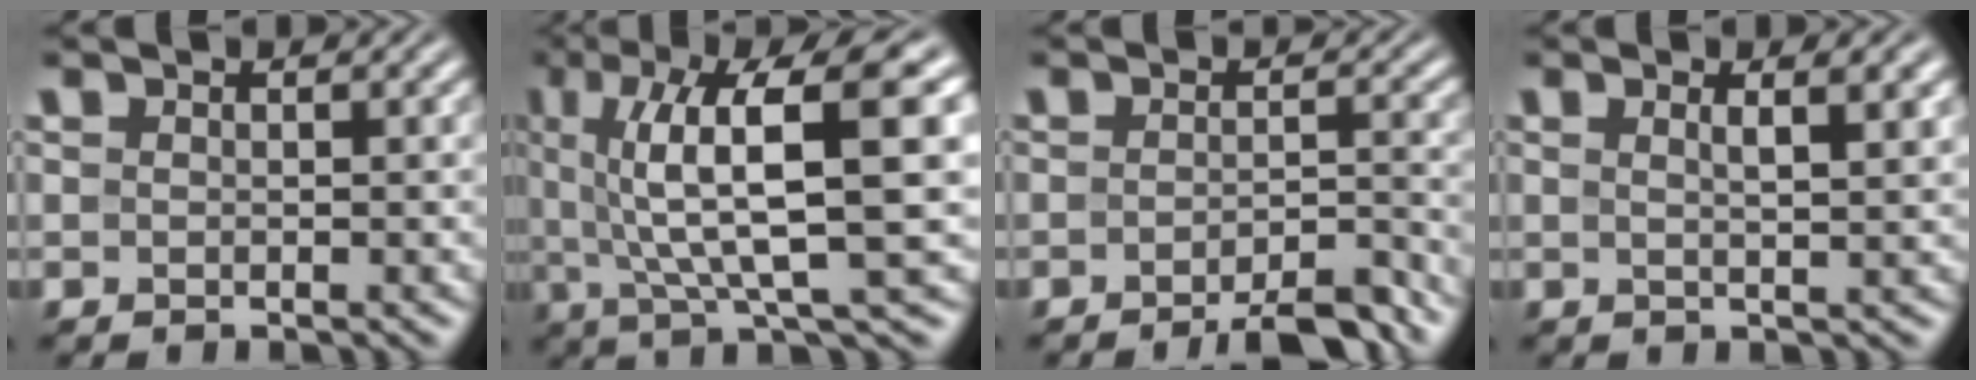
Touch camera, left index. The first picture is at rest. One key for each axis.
{"total": 12.1, "fx": 3.6, "fy": 2.6, "fz": 11.2, "tx": -0.167, "ty": 0.020, "tz": 0.063}
{"total": 4.7, "fx": -3.6, "fy": 0.9, "fz": 2.9, "tx": -0.035, "ty": 0.006, "tz": -0.053}
{"total": 3.6, "fx": 1.4, "fy": 1.0, "fz": 3.2, "tx": -0.033, "ty": 0.006, "tz": 0.007}